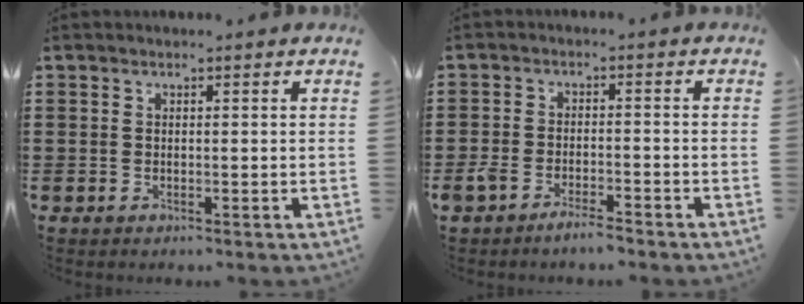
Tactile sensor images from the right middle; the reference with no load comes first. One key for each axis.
{"total": 3.2, "fx": -2.8, "fy": 0.8, "fz": 1.5, "tx": -0.033, "ty": 0.004, "tz": -0.057}